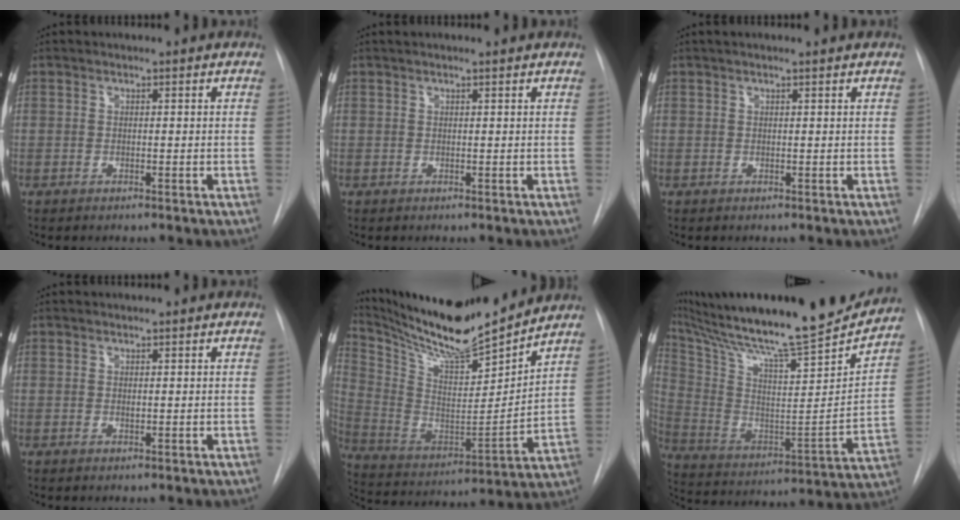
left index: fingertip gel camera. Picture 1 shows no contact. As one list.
[{"total": 2.9, "force": [2.7, -0.2, 1.1], "torque": [-0.014, 0.020, 0.032]}, {"total": 3.2, "force": [2.8, -0.1, 1.5], "torque": [-0.019, 0.021, 0.035]}, {"total": 0.6, "force": [0.5, 0.2, 0.2], "torque": [-0.006, -0.003, 0.009]}, {"total": 20.4, "force": [18.5, 1.6, 8.5], "torque": [-0.174, -0.027, 0.315]}, {"total": 31.0, "force": [26.7, 3.0, 15.6], "torque": [-0.286, -0.060, 0.399]}]